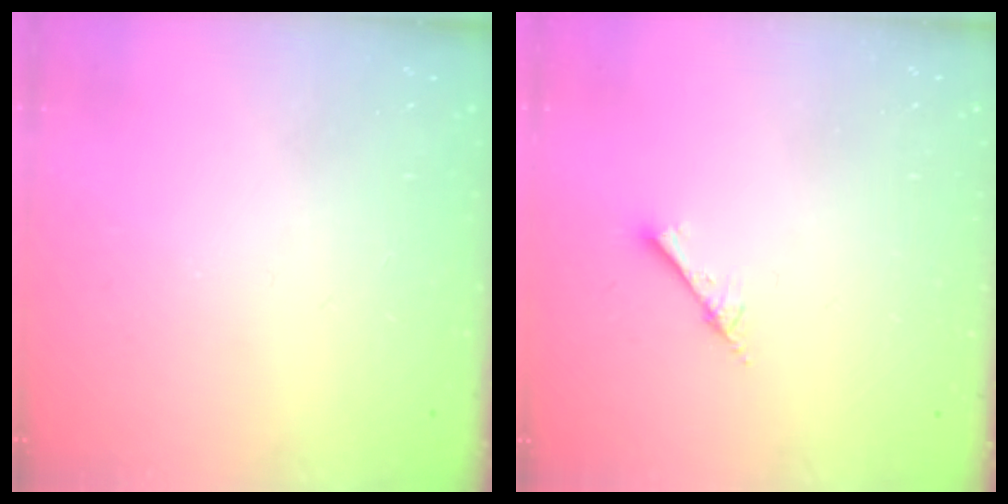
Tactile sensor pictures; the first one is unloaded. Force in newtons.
{"total": 2.5, "press": 2.5, "slide": 0.2}